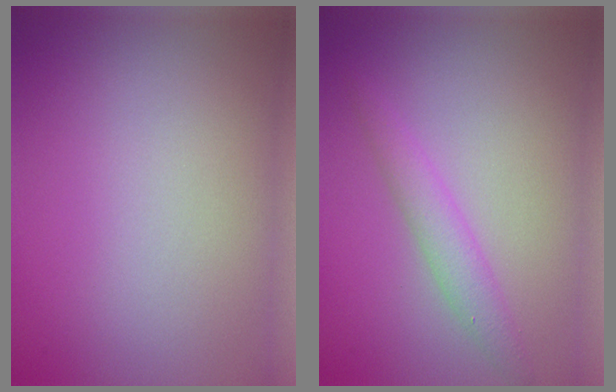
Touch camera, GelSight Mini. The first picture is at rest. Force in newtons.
{"total": 2.2, "press": 2.2, "slide": 0.1}